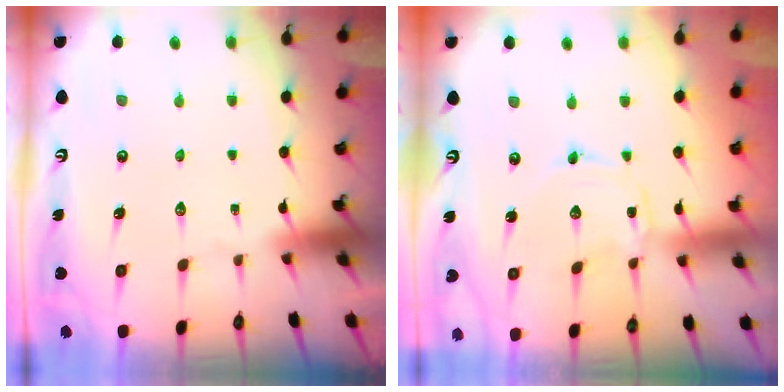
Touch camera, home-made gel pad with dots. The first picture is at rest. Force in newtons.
{"total": 0.5, "press": 0.5, "slide": 0.1}